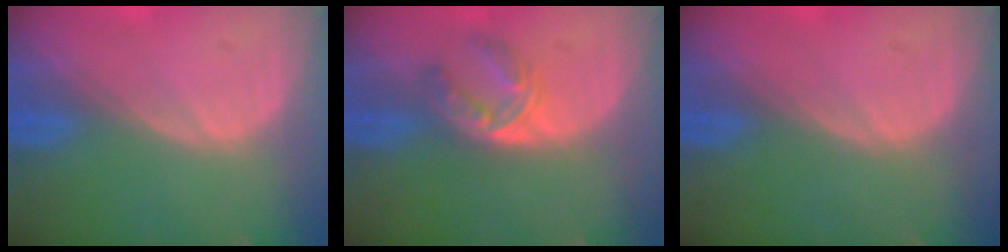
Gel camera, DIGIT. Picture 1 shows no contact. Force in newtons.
{"total": 5.8, "press": 4.7, "slide": 3.4}
{"total": 0.0}